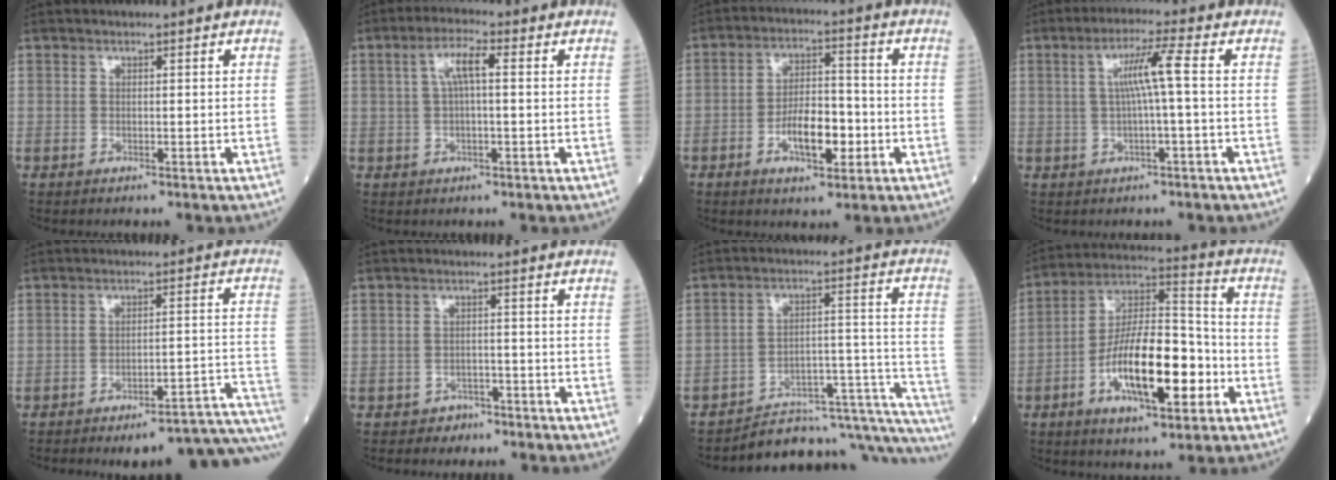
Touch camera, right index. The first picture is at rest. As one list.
[{"total": 4.5, "force": [0.9, 0.9, 4.4], "torque": [-0.088, 0.018, 0.017]}, {"total": 8.0, "force": [-2.7, 3.2, 6.9], "torque": [-0.122, 0.010, -0.045]}, {"total": 5.5, "force": [0.4, -0.8, 5.4], "torque": [-0.100, 0.011, 0.010]}, {"total": 16.0, "force": [-14.6, 0.5, 6.5], "torque": [-0.013, 0.029, -0.182]}, {"total": 2.5, "force": [-2.0, 1.6, -0.1], "torque": [-0.006, 0.008, -0.031]}, {"total": 20.2, "force": [-18.9, 3.5, 6.3], "torque": [-0.011, 0.055, -0.249]}, {"total": 16.4, "force": [-5.1, 5.1, 14.7], "torque": [-0.267, 0.011, -0.086]}]